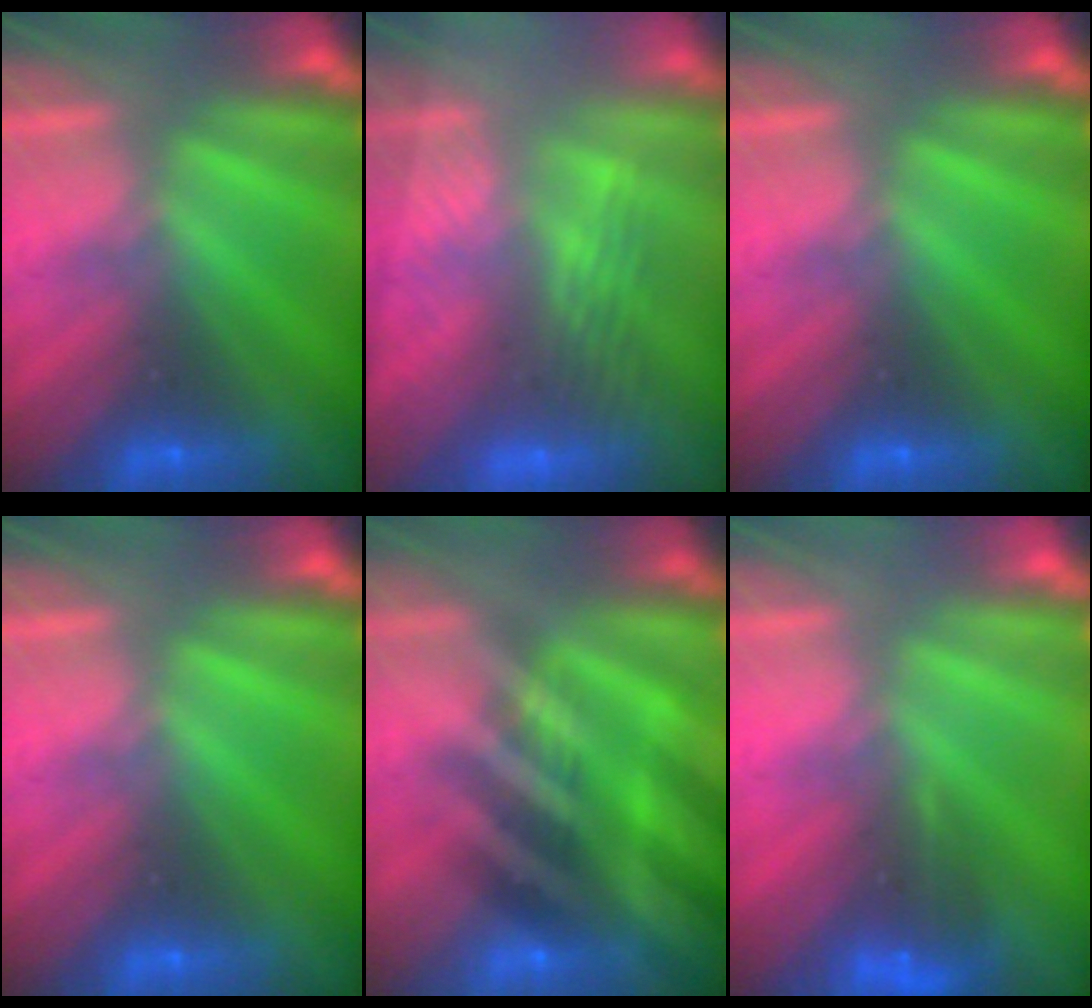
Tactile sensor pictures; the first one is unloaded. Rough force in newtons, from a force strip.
{"total": 2.9}
{"total": 0.0}
{"total": 0.0}
{"total": 9.4}
{"total": 4.5}